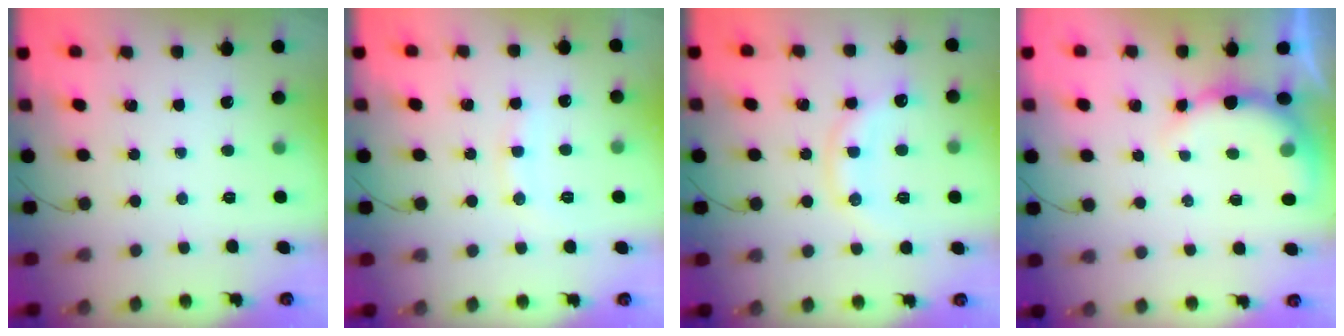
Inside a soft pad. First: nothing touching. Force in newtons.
{"total": 7.0, "press": 6.9, "slide": 0.9}
{"total": 11.9, "press": 11.9, "slide": 0.7}
{"total": 8.0, "press": 8.0, "slide": 1.1}